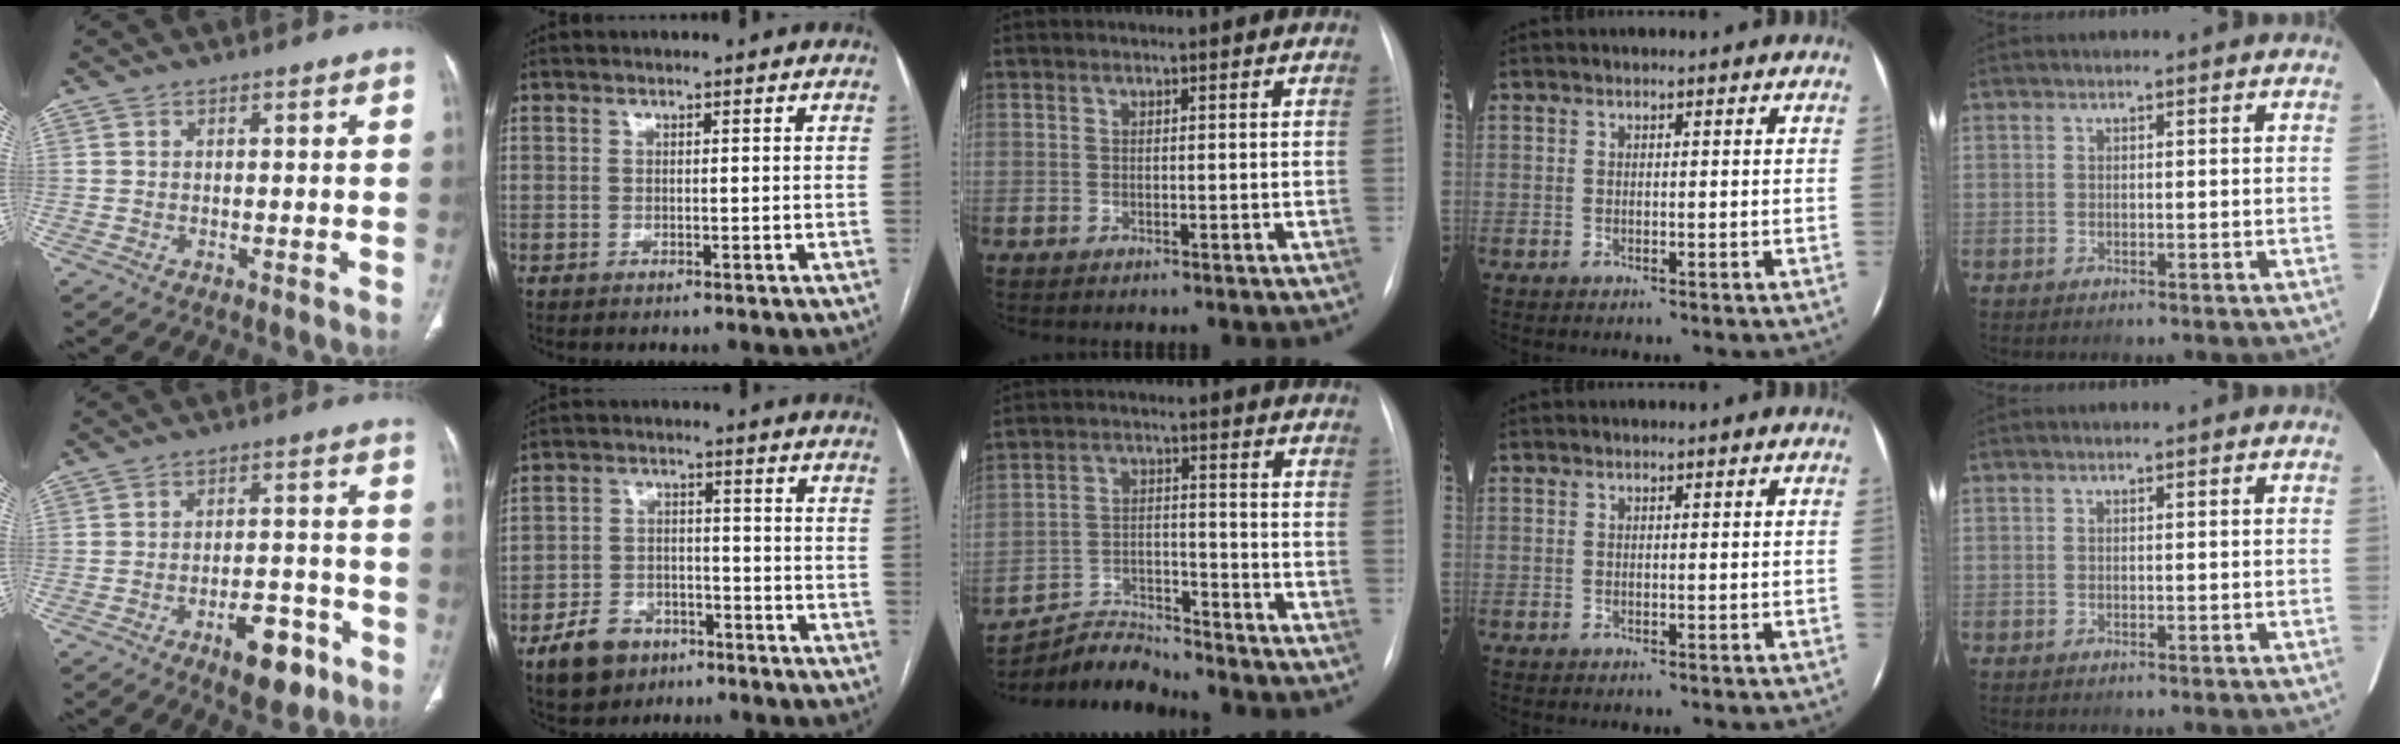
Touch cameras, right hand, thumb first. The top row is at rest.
{"thumb": {"total": 9.2, "force": [-5.1, 4.3, 6.3], "torque": [-0.071, 0.032, -0.071]}, "index": {"total": 7.9, "force": [-4.9, 5.5, 3.1], "torque": [-0.067, 0.011, -0.076]}, "middle": {"total": 6.9, "force": [-6.9, 0.4, -0.8], "torque": [0.006, 0.011, -0.120]}}